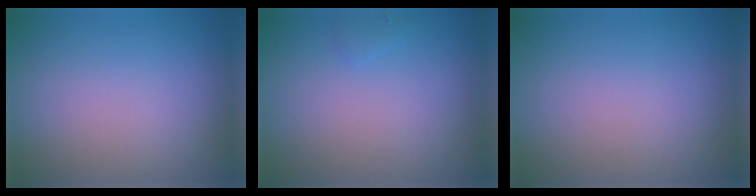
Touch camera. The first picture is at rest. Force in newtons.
{"total": 0.6, "press": 0.5, "slide": 0.0}
{"total": 0.0}